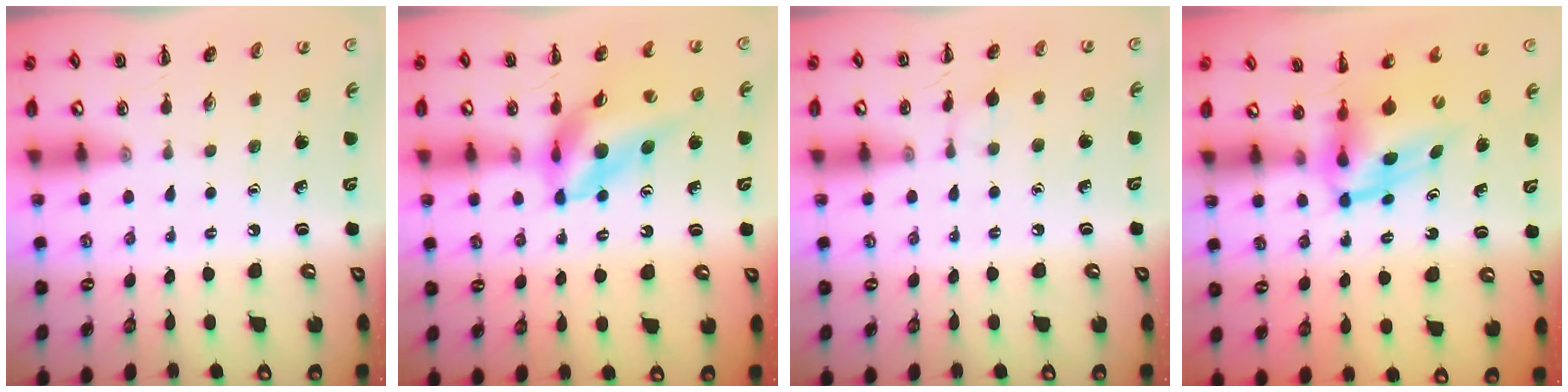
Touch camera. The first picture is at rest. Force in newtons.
{"total": 11.6, "press": 11.0, "slide": 3.8}
{"total": 5.7, "press": 5.5, "slide": 1.7}
{"total": 5.0, "press": 4.9, "slide": 1.1}